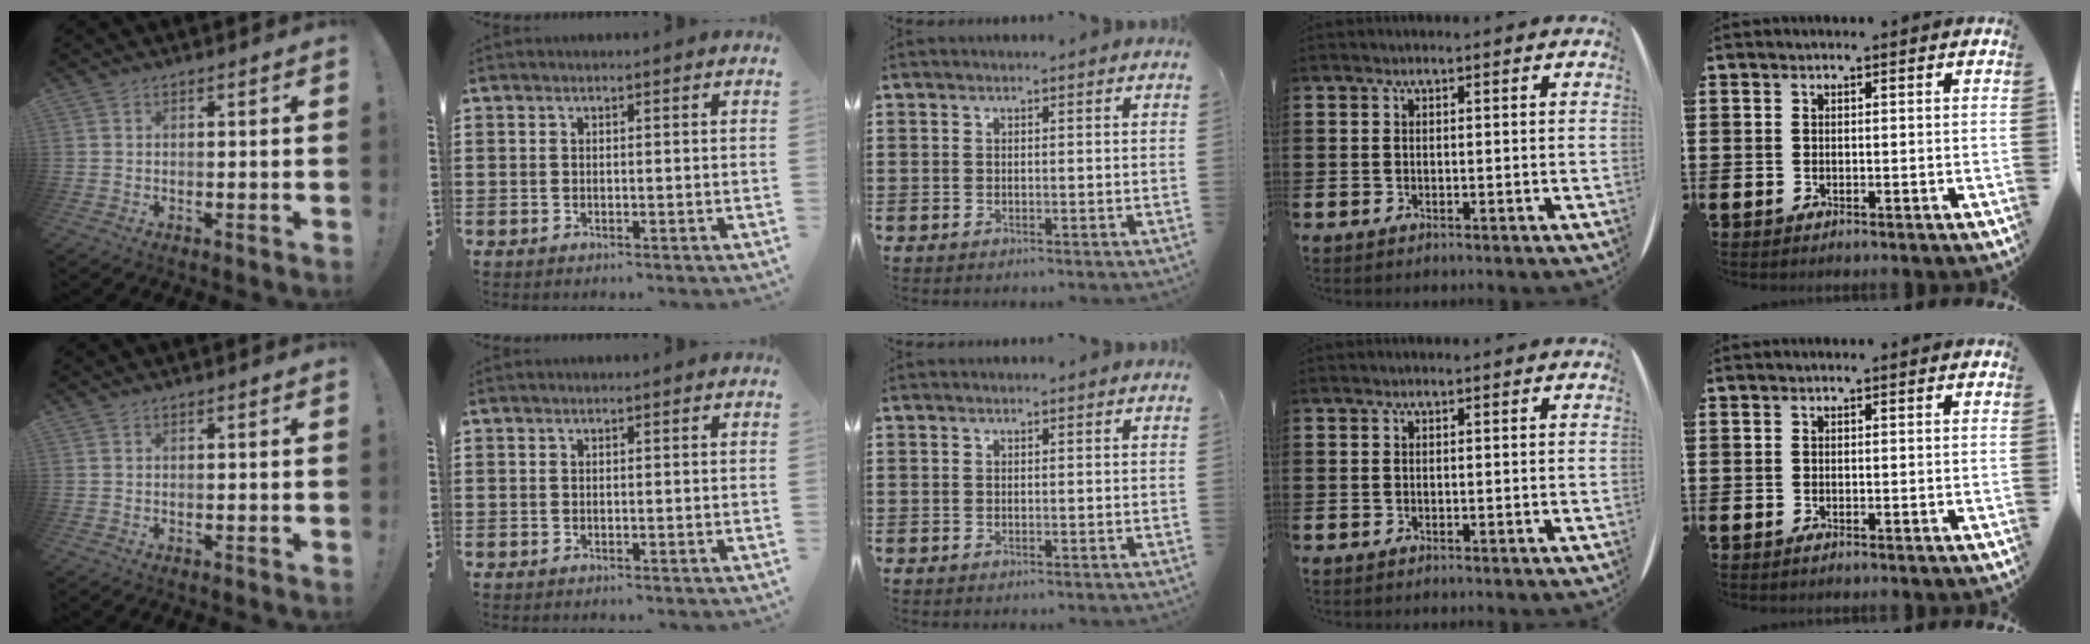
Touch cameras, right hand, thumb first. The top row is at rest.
{}